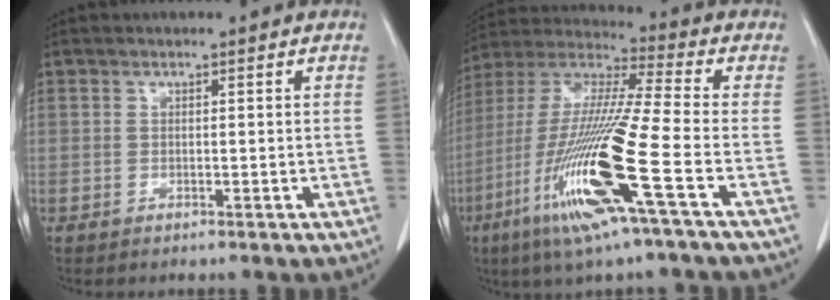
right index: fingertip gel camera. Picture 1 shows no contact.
{"total": 19.5, "force": [-7.5, -0.1, 18.1], "torque": [-0.396, -0.034, -0.151]}